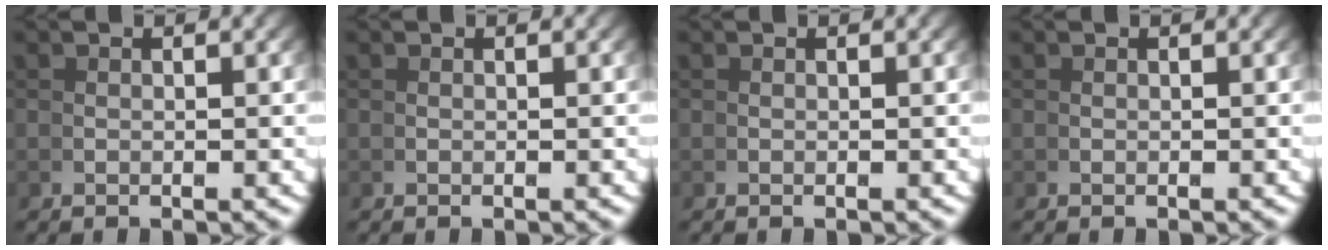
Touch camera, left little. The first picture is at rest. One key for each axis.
{"total": 0.0}
{"total": 0.0}
{"total": 0.0}